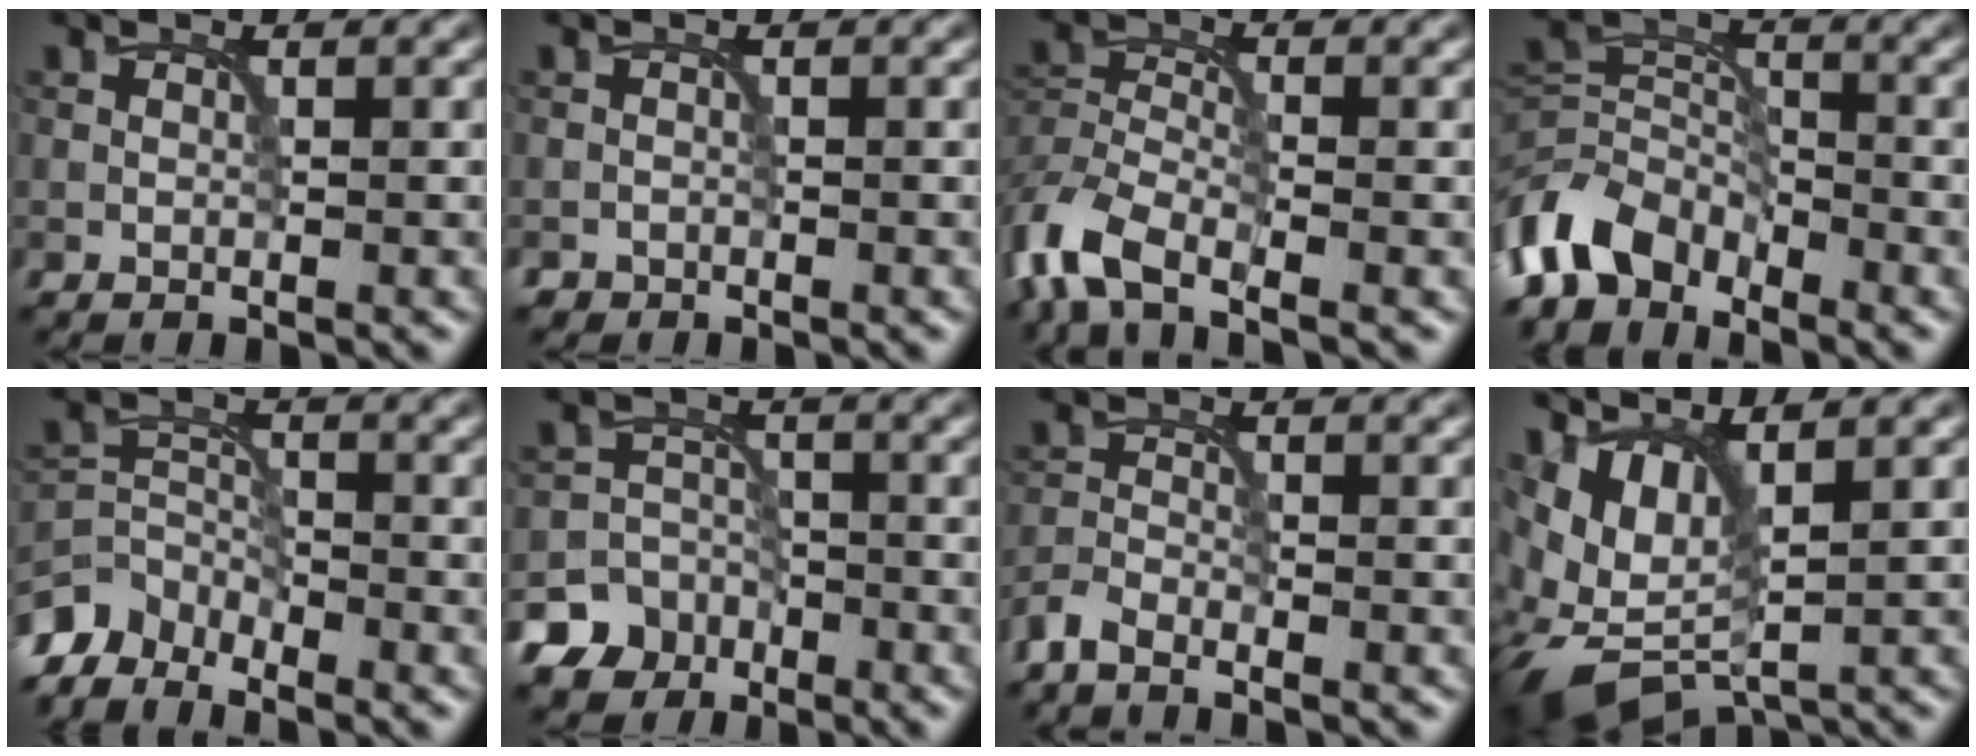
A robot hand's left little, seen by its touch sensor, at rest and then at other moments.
{"total": 0.6, "force": [-0.4, -0.2, -0.4], "torque": [0.010, 0.000, -0.011]}
{"total": 6.3, "force": [-4.2, 2.6, 3.8], "torque": [-0.085, -0.005, -0.098]}
{"total": 5.9, "force": [-4.4, 3.0, 2.6], "torque": [-0.050, 0.000, -0.101]}
{"total": 3.9, "force": [-3.7, 1.3, 0.6], "torque": [-0.011, -0.004, -0.085]}
{"total": 6.3, "force": [-4.3, 4.6, 0.7], "torque": [0.002, -0.010, -0.088]}
{"total": 2.1, "force": [-1.9, 0.4, 0.8], "torque": [-0.022, -0.003, -0.049]}
{"total": 8.5, "force": [0.0, 4.3, 7.4], "torque": [-0.154, 0.005, -0.005]}